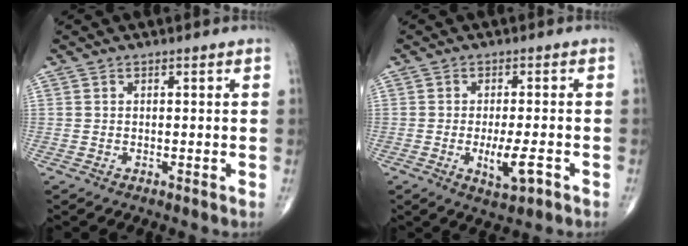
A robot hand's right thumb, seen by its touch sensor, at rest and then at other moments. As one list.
[{"total": 5.6, "force": [-2.0, 1.6, 4.9], "torque": [-0.081, -0.003, -0.027]}]